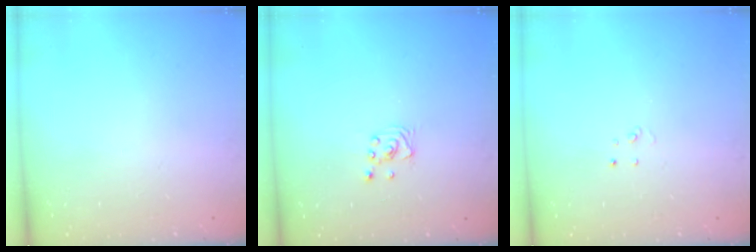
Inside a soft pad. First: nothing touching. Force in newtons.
{"total": 2.3, "press": 2.3, "slide": 0.2}
{"total": 2.6, "press": 2.6, "slide": 0.2}